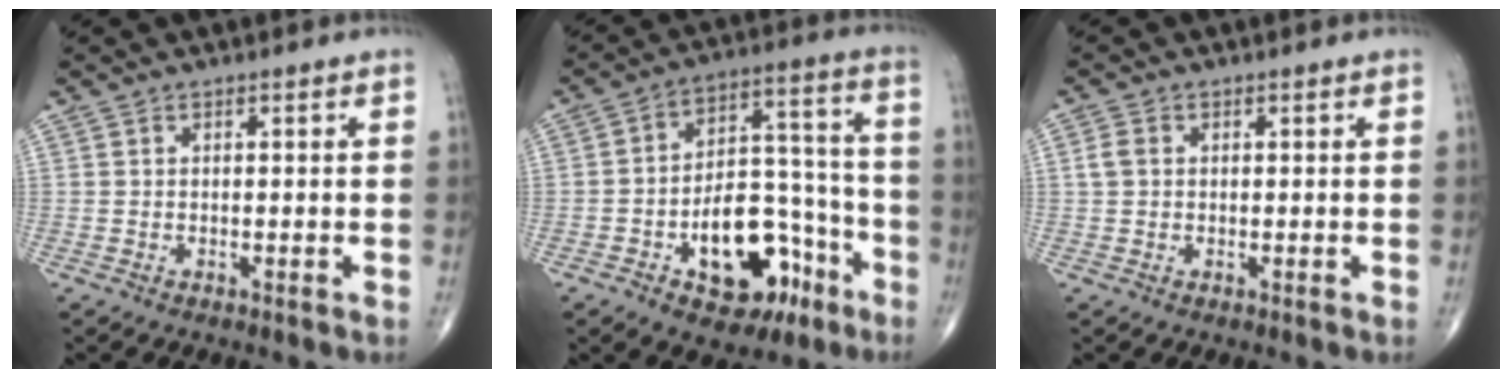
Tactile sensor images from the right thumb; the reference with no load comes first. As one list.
[{"total": 18.1, "force": [-8.1, 10.4, 12.4], "torque": [-0.136, 0.074, -0.113]}, {"total": 2.1, "force": [0.3, 1.7, 1.3], "torque": [-0.029, 0.006, 0.006]}]